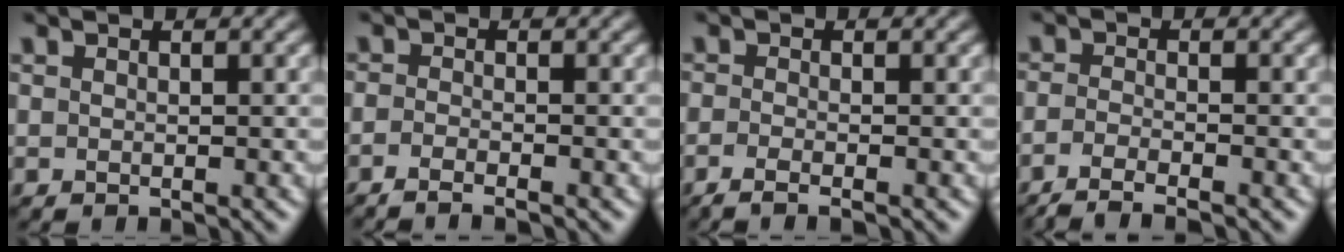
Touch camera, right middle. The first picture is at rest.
{"total": 2.3, "force": [-1.6, 0.5, 1.6], "torque": [-0.032, -0.009, -0.036]}
{"total": 2.1, "force": [-1.2, 0.5, 1.6], "torque": [-0.026, -0.010, -0.033]}
{"total": 3.6, "force": [-2.6, 0.7, 2.4], "torque": [-0.041, -0.006, -0.060]}